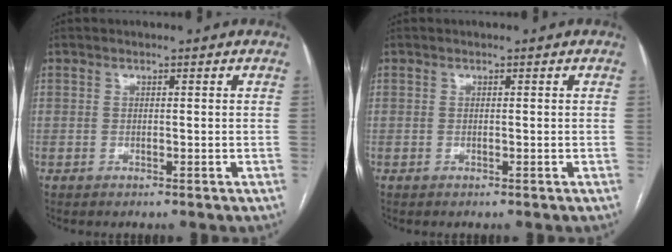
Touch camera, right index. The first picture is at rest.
{"total": 0.0}